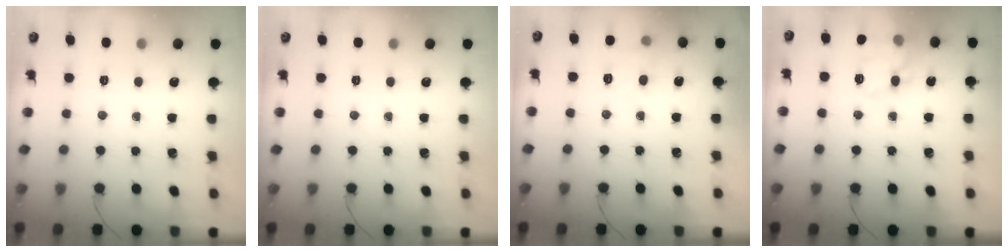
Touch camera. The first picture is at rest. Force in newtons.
{"total": 0.0}
{"total": 7.7, "press": 7.5, "slide": 1.9}
{"total": 14.4, "press": 14.4, "slide": 1.0}